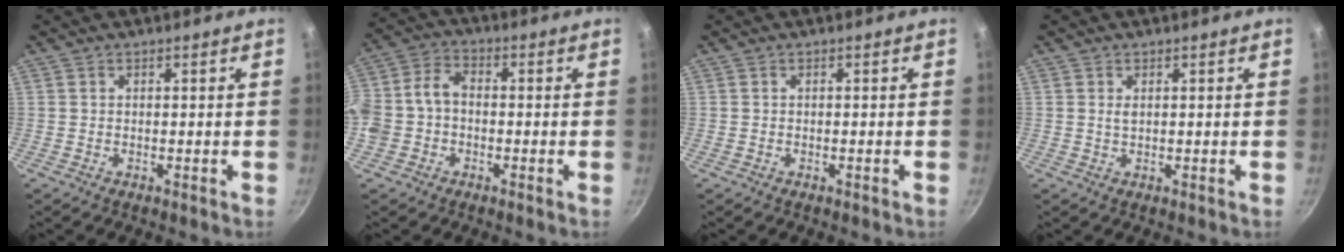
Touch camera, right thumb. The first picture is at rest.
{"total": 8.6, "force": [-1.6, 6.5, 5.4], "torque": [-0.105, 0.038, -0.043]}
{"total": 0.0}
{"total": 1.0, "force": [0.3, 0.5, 0.8], "torque": [-0.016, 0.000, 0.007]}